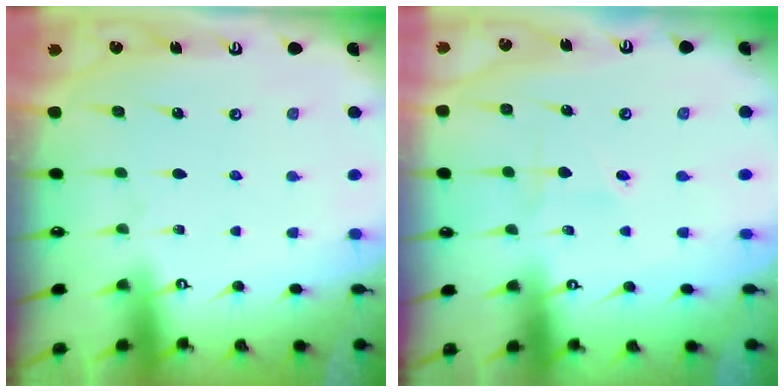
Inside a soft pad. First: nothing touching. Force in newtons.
{"total": 2.1, "press": 2.0, "slide": 0.9}